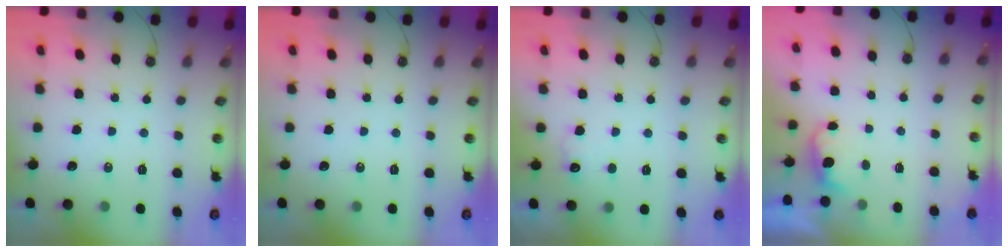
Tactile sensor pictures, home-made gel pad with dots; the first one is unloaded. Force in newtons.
{"total": 0.0}
{"total": 5.7, "press": 5.6, "slide": 1.3}
{"total": 2.0, "press": 1.8, "slide": 0.8}